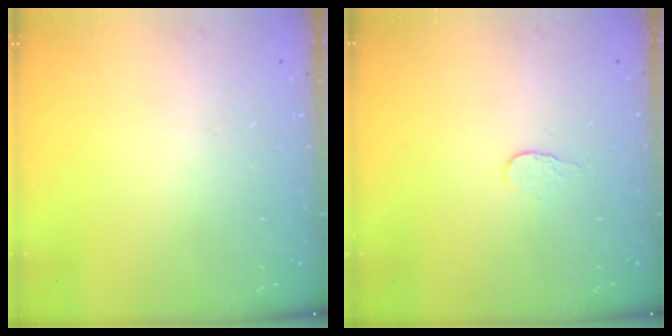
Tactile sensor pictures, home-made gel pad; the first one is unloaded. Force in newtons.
{"total": 3.8, "press": 3.8, "slide": 0.3}